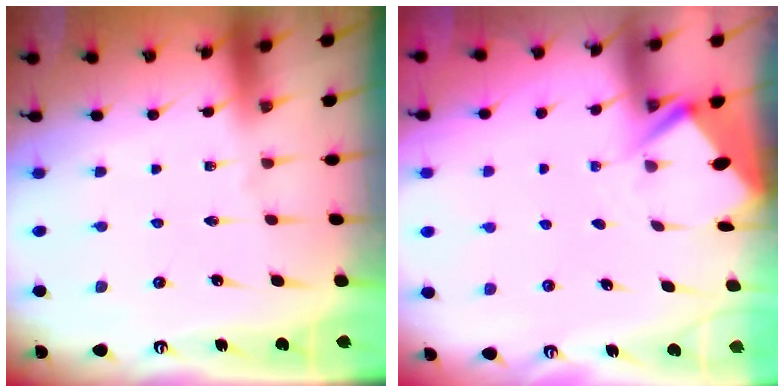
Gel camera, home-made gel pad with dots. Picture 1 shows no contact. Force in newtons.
{"total": 2.8, "press": 2.8, "slide": 0.4}